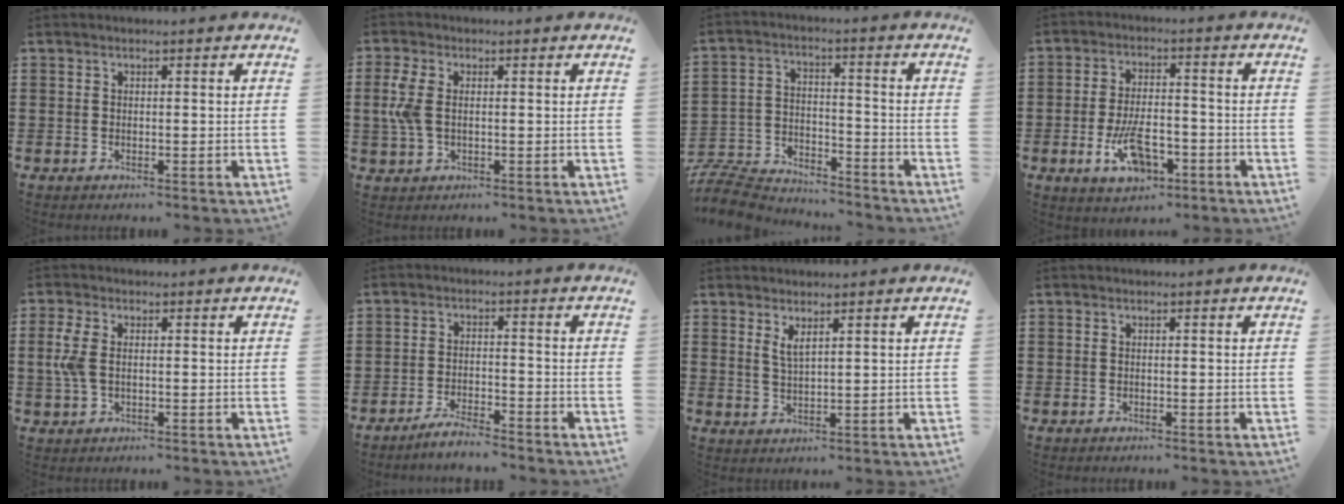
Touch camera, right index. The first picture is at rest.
{"total": 5.2, "force": [0.3, 2.8, 4.3], "torque": [-0.123, -0.003, -0.006]}
{"total": 8.5, "force": [-8.2, 1.5, 1.3], "torque": [-0.042, 0.015, -0.167]}
{"total": 8.4, "force": [-3.4, 4.0, 6.5], "torque": [-0.128, -0.001, -0.064]}
{"total": 4.7, "force": [0.2, 2.5, 4.0], "torque": [-0.109, -0.001, -0.005]}
{"total": 3.5, "force": [-3.4, 0.0, 0.9], "torque": [-0.019, 0.004, -0.068]}
{"total": 2.3, "force": [1.5, 0.6, 1.6], "torque": [-0.035, 0.002, 0.027]}
{"total": 0.0}